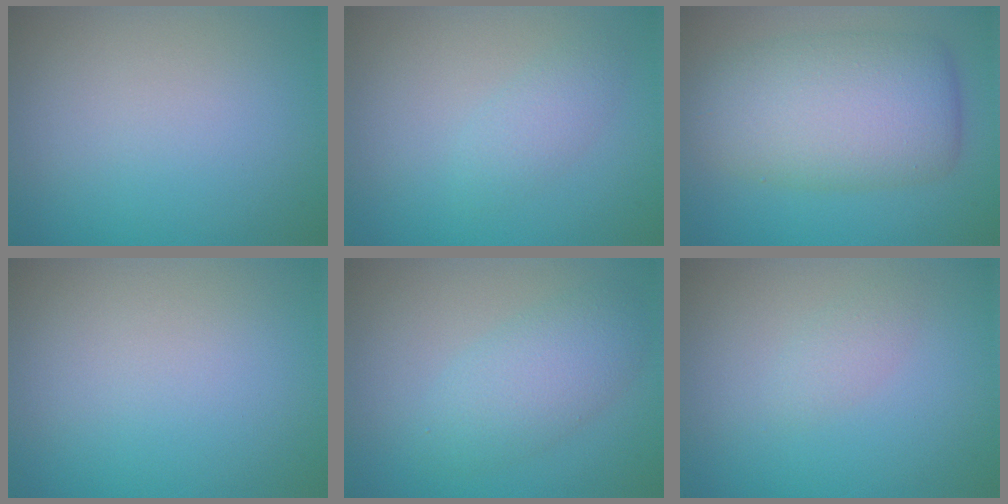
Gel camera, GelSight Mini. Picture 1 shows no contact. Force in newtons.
{"total": 1.8, "press": 1.8, "slide": 0.1}
{"total": 8.6, "press": 8.6, "slide": 0.4}
{"total": 0.0}
{"total": 3.9, "press": 3.9, "slide": 0.1}
{"total": 1.1, "press": 1.1, "slide": 0.0}